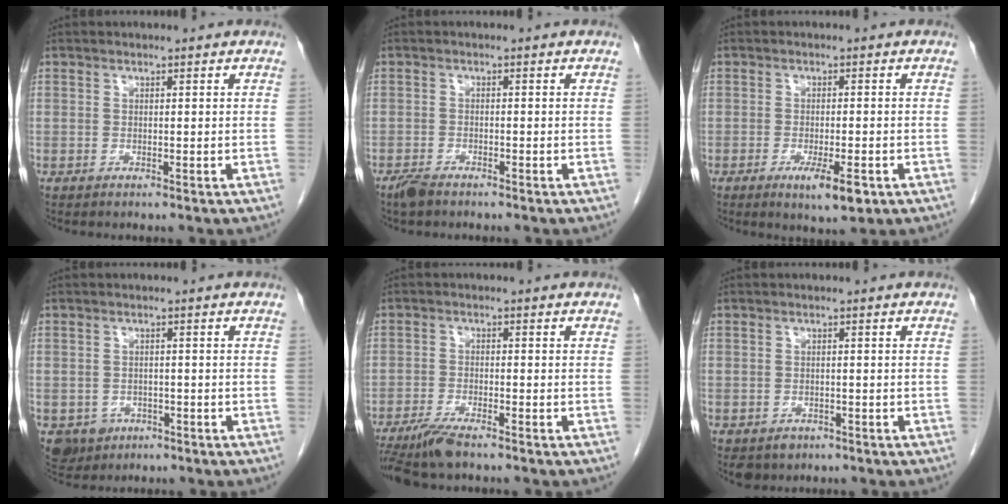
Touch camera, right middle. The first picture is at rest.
{"total": 2.3, "force": [-1.9, 0.7, 1.1], "torque": [-0.027, -0.004, -0.033]}
{"total": 5.1, "force": [-2.5, 1.1, 4.4], "torque": [-0.070, -0.008, -0.032]}
{"total": 4.4, "force": [-2.1, 3.7, 1.0], "torque": [-0.013, 0.003, -0.027]}
{"total": 5.2, "force": [-4.2, 0.4, 3.0], "torque": [-0.056, -0.014, -0.078]}
{"total": 2.9, "force": [-1.7, 2.2, 0.7], "torque": [-0.009, 0.000, -0.020]}